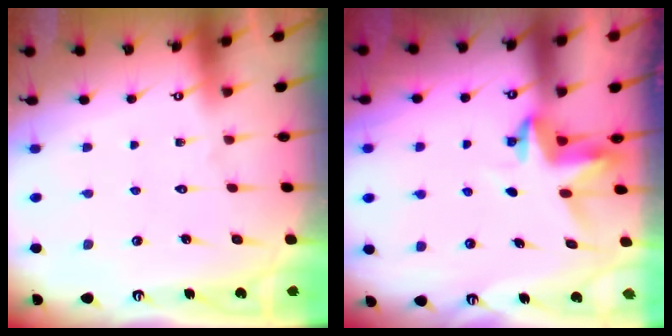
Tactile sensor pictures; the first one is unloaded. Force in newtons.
{"total": 3.8, "press": 3.8, "slide": 0.3}